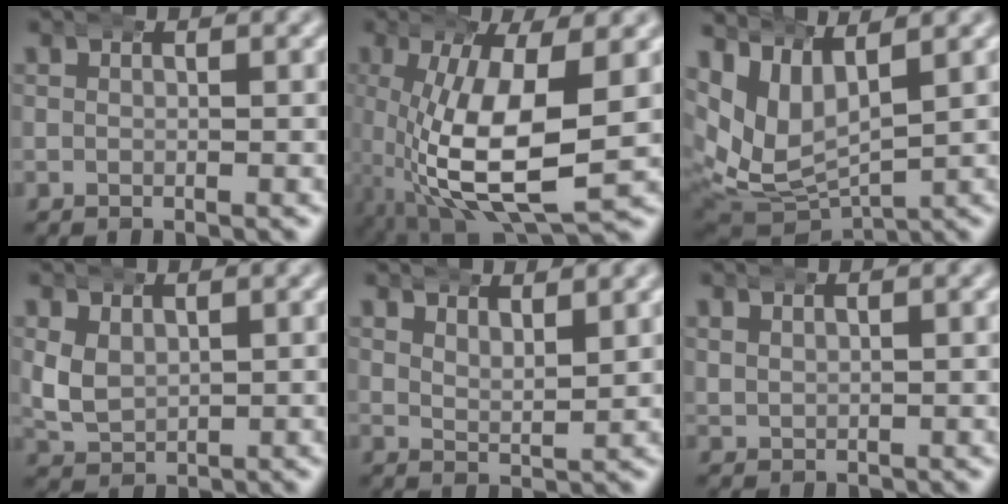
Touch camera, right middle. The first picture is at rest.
{"total": 10.2, "force": [-1.1, 4.3, 9.2], "torque": [-0.190, -0.046, 0.017]}
{"total": 11.2, "force": [1.6, 8.8, 6.7], "torque": [-0.154, -0.028, 0.034]}
{"total": 2.9, "force": [0.8, 2.4, 1.5], "torque": [-0.055, -0.016, 0.030]}
{"total": 2.7, "force": [2.5, 0.3, 0.9], "torque": [-0.023, -0.018, 0.052]}
{"total": 1.2, "force": [1.0, 0.6, 0.3], "torque": [-0.012, -0.003, 0.027]}